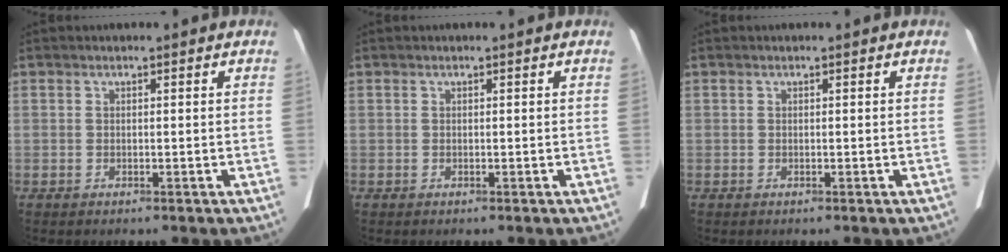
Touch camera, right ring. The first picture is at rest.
{"total": 0.0}
{"total": 0.0}